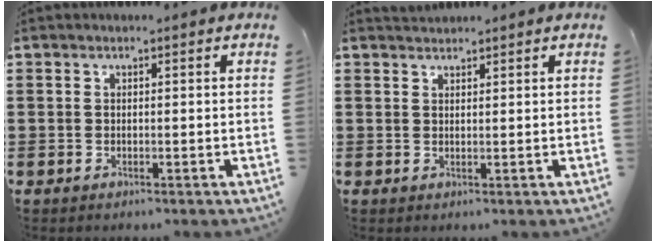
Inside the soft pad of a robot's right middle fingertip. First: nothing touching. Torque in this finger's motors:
{"motor_torque": [-0.13, -0.03, 0.04, -0.02]}